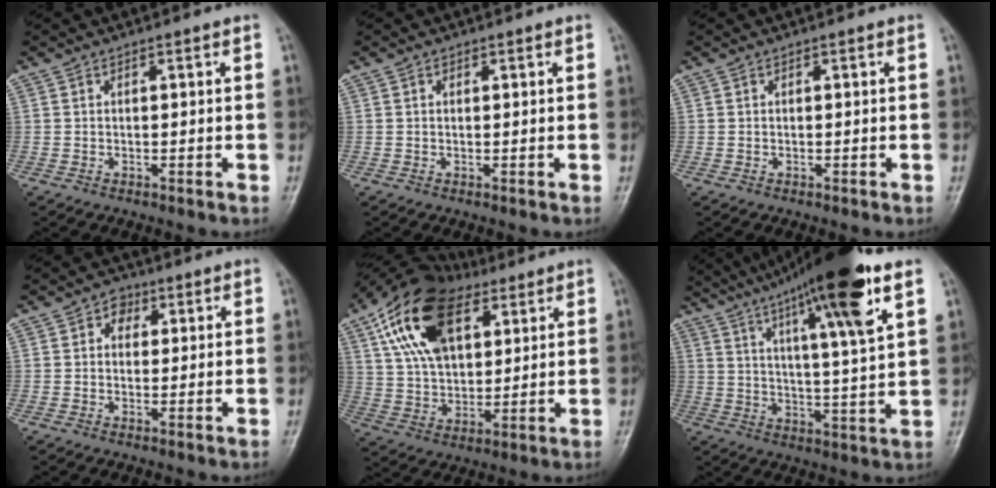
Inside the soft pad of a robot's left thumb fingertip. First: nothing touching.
{"total": 0.8, "force": [0.3, 0.7, 0.4], "torque": [-0.003, 0.001, 0.004]}
{"total": 0.0}
{"total": 3.7, "force": [1.2, 3.0, 1.7], "torque": [-0.001, 0.003, 0.011]}
{"total": 19.5, "force": [8.9, 11.2, 13.2], "torque": [-0.220, -0.006, 0.157]}
{"total": 20.1, "force": [12.0, 2.2, 16.0], "torque": [-0.245, -0.036, 0.190]}